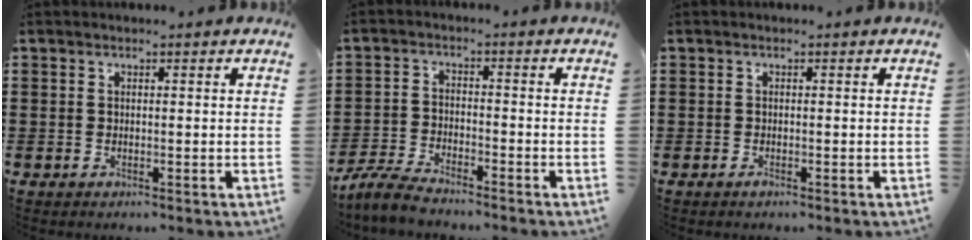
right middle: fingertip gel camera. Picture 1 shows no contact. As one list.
[{"total": 4.6, "force": [-4.3, 0.6, 1.5], "torque": [-0.047, -0.002, -0.090]}, {"total": 0.6, "force": [-0.5, 0.3, 0.2], "torque": [-0.004, -0.002, -0.010]}]